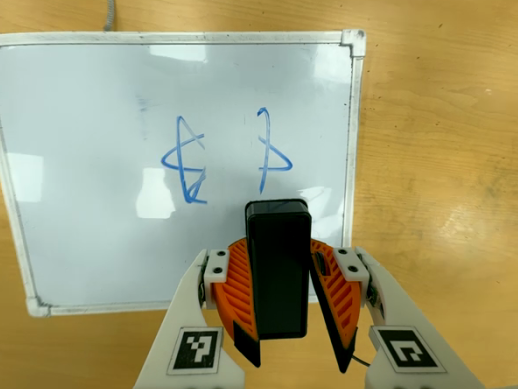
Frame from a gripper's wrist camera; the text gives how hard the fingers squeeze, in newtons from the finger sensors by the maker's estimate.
{"total": 6.4, "left": 7.0, "right": 5.8}